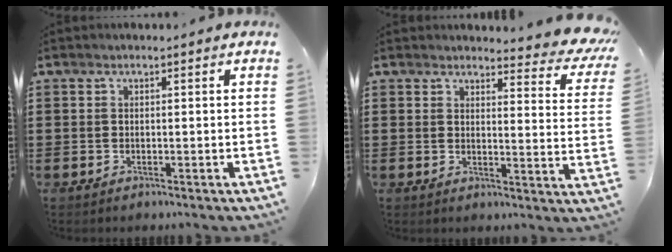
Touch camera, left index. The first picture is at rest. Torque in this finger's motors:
{"motor_torque": [2.14, 0.00, 0.36, 0.04]}